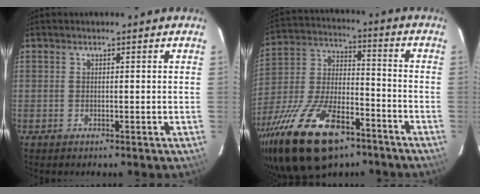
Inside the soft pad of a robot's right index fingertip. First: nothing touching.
{"total": 24.8, "force": [-15.4, 11.3, 15.9], "torque": [-0.323, -0.018, -0.258]}